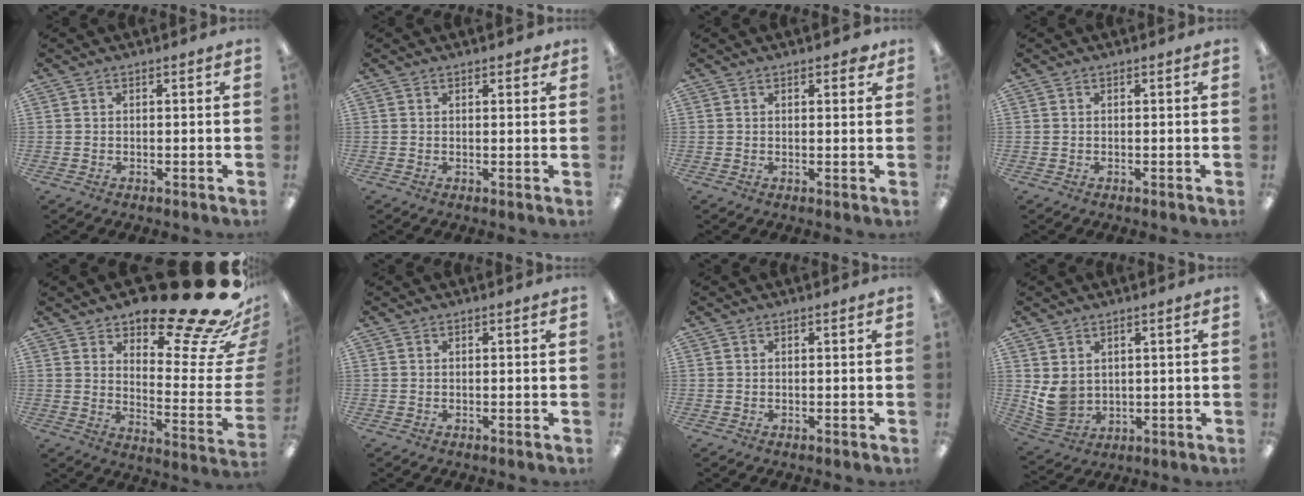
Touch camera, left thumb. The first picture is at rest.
{"total": 1.5, "force": [1.0, 0.6, 0.9], "torque": [-0.003, -0.005, 0.015]}
{"total": 2.1, "force": [1.3, 0.9, 1.3], "torque": [-0.011, -0.004, 0.020]}
{"total": 0.0}
{"total": 23.9, "force": [17.6, 7.0, 14.6], "torque": [-0.165, -0.138, 0.288]}
{"total": 0.0}
{"total": 0.0}
{"total": 6.3, "force": [2.1, 5.2, 3.0], "torque": [-0.068, -0.008, 0.044]}